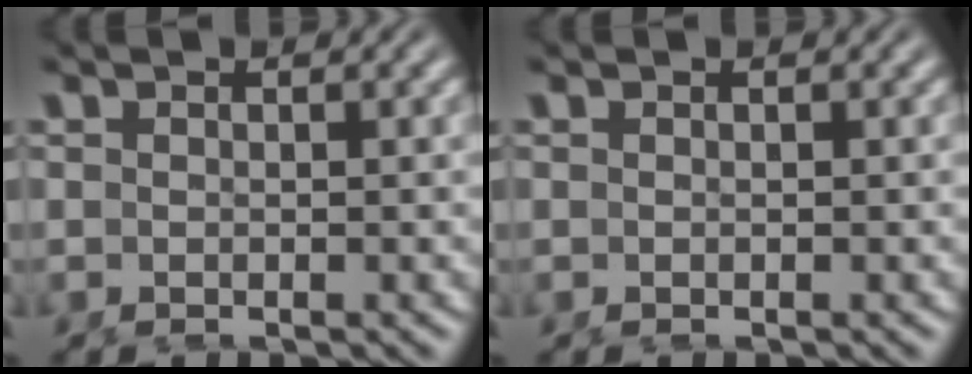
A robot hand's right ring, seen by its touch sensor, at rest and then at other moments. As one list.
[{"total": 0.0}]